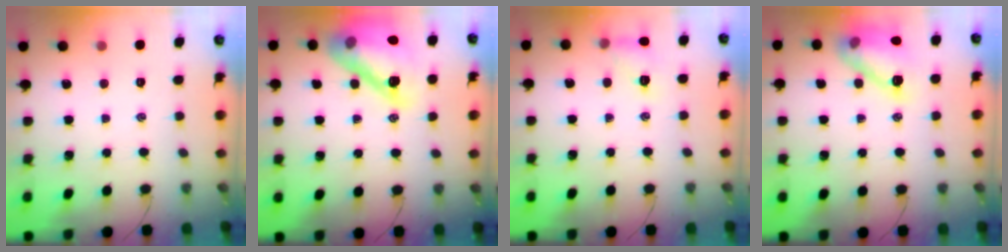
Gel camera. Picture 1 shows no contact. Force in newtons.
{"total": 20.2, "press": 20.1, "slide": 2.2}
{"total": 8.7, "press": 8.7, "slide": 0.9}
{"total": 13.0, "press": 13.0, "slide": 0.7}